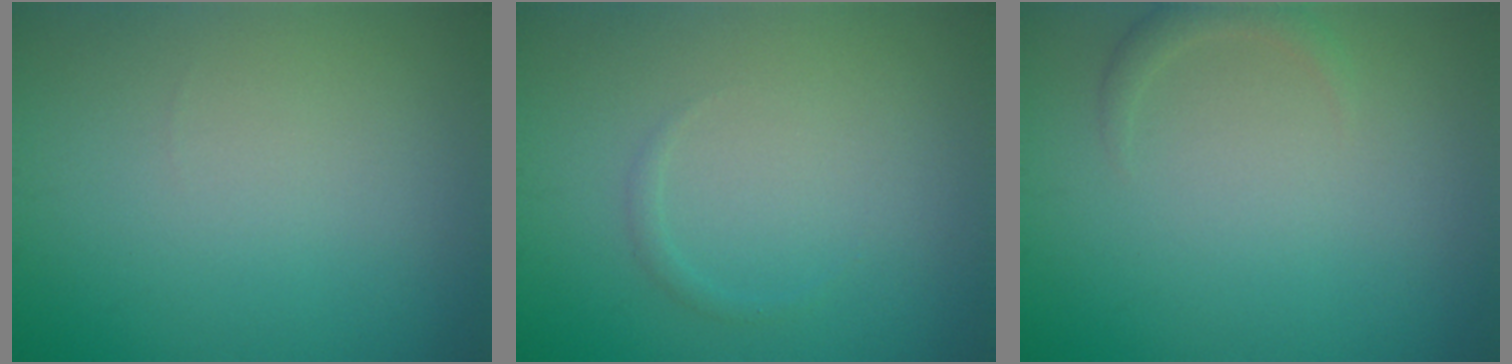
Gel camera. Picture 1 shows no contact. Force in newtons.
{"total": 0.6, "press": 0.6, "slide": 0.1}
{"total": 1.2, "press": 1.2, "slide": 0.2}